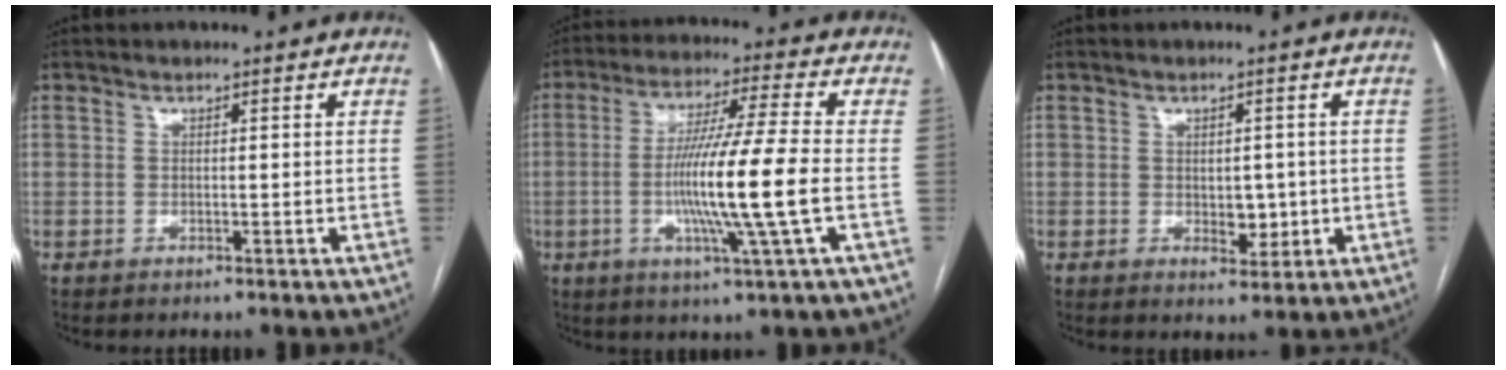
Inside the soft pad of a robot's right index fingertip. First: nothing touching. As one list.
[{"total": 13.3, "force": [-2.4, -1.4, 13.0], "torque": [-0.245, -0.011, -0.048]}, {"total": 3.3, "force": [-0.3, 2.1, 2.6], "torque": [-0.030, 0.000, 0.006]}]